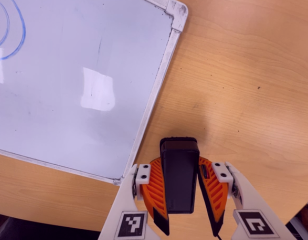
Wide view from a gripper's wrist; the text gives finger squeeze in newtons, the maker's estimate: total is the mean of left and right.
{"total": 9.7, "left": 7.8, "right": 11.6}